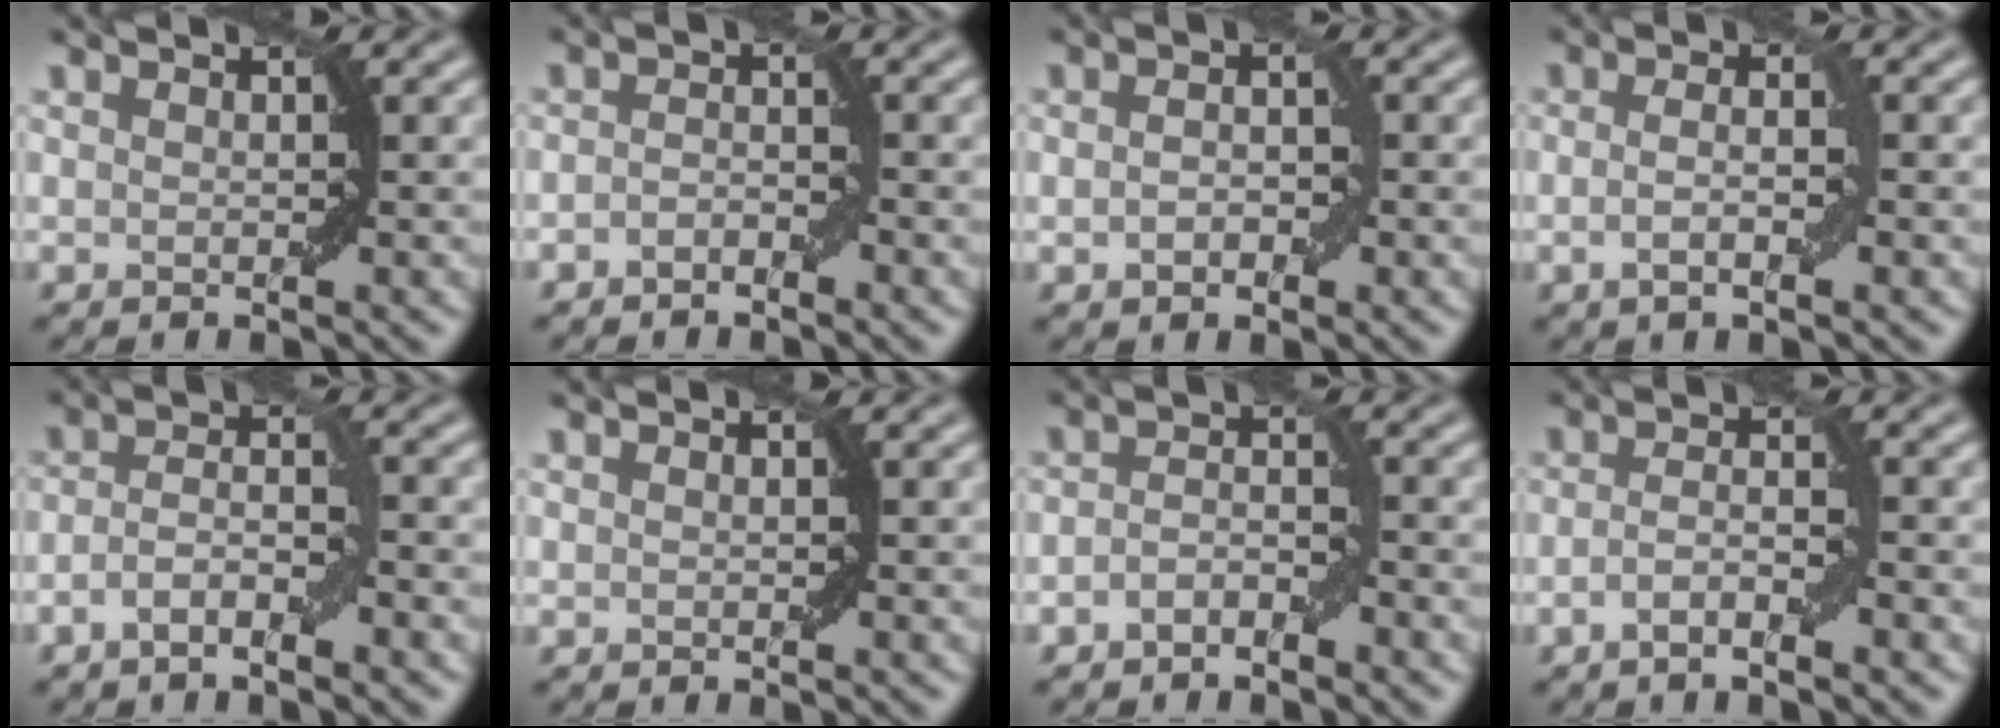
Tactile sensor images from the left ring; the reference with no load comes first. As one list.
[{"total": 1.3, "force": [-1.0, 0.5, 0.7], "torque": [-0.014, 0.004, -0.020]}, {"total": 2.2, "force": [-0.3, 1.2, 1.9], "torque": [-0.033, 0.001, -0.005]}, {"total": 2.6, "force": [-0.5, 0.6, 2.5], "torque": [-0.044, -0.003, -0.010]}, {"total": 3.2, "force": [-1.7, 0.8, 2.6], "torque": [-0.051, 0.006, -0.036]}, {"total": 0.0}, {"total": 1.8, "force": [-1.2, 0.7, 1.1], "torque": [-0.021, 0.008, -0.027]}, {"total": 2.6, "force": [-1.2, 0.5, 2.2], "torque": [-0.041, 0.006, -0.027]}]